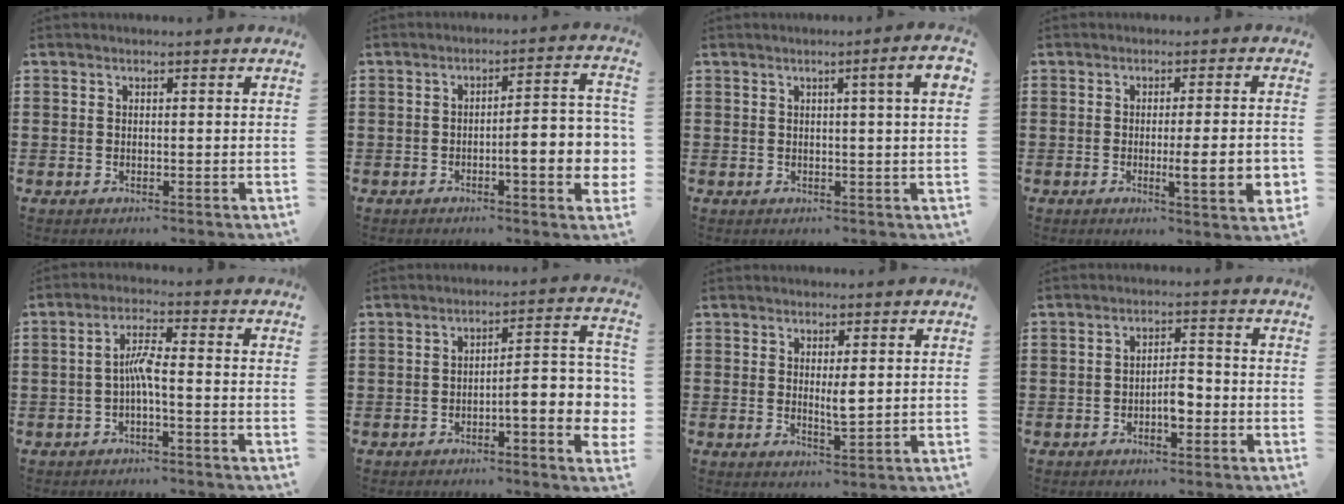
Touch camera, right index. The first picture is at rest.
{"total": 7.9, "force": [-2.1, 1.7, 7.4], "torque": [-0.104, -0.007, -0.037]}
{"total": 4.4, "force": [1.4, -0.1, 4.2], "torque": [-0.072, -0.004, 0.018]}
{"total": 7.1, "force": [-1.4, 0.8, 6.9], "torque": [-0.095, -0.016, -0.023]}
{"total": 4.2, "force": [-1.1, 0.5, 4.1], "torque": [-0.084, 0.002, -0.026]}
{"total": 6.8, "force": [-2.4, 1.4, 6.2], "torque": [-0.085, -0.015, -0.046]}
{"total": 3.0, "force": [0.6, 0.6, 2.9], "torque": [-0.049, -0.004, 0.009]}
{"total": 3.6, "force": [-1.4, 1.4, 3.1], "torque": [-0.055, 0.007, -0.026]}